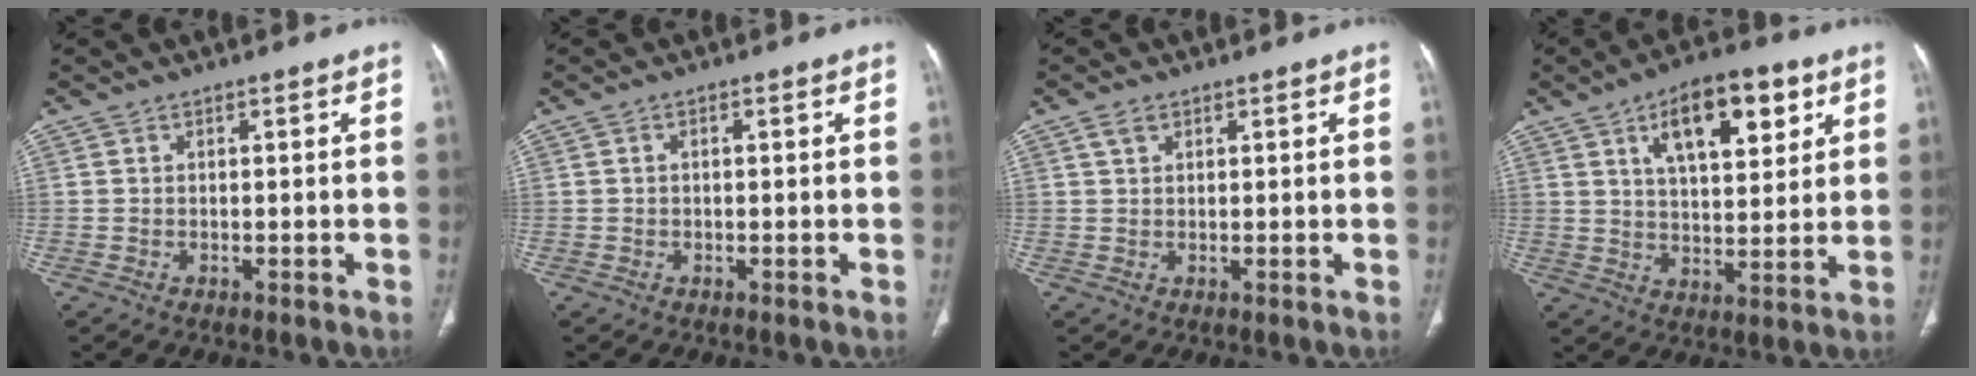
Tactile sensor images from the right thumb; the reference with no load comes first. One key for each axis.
{"total": 0.6, "fx": 0.0, "fy": 0.4, "fz": 0.5, "tx": -0.009, "ty": 0.001, "tz": -0.001}
{"total": 2.0, "fx": 1.1, "fy": 1.2, "fz": 1.1, "tx": -0.020, "ty": 0.002, "tz": 0.024}
{"total": 14.9, "fx": 6.8, "fy": 6.7, "fz": 11.4, "tx": -0.140, "ty": -0.018, "tz": 0.106}